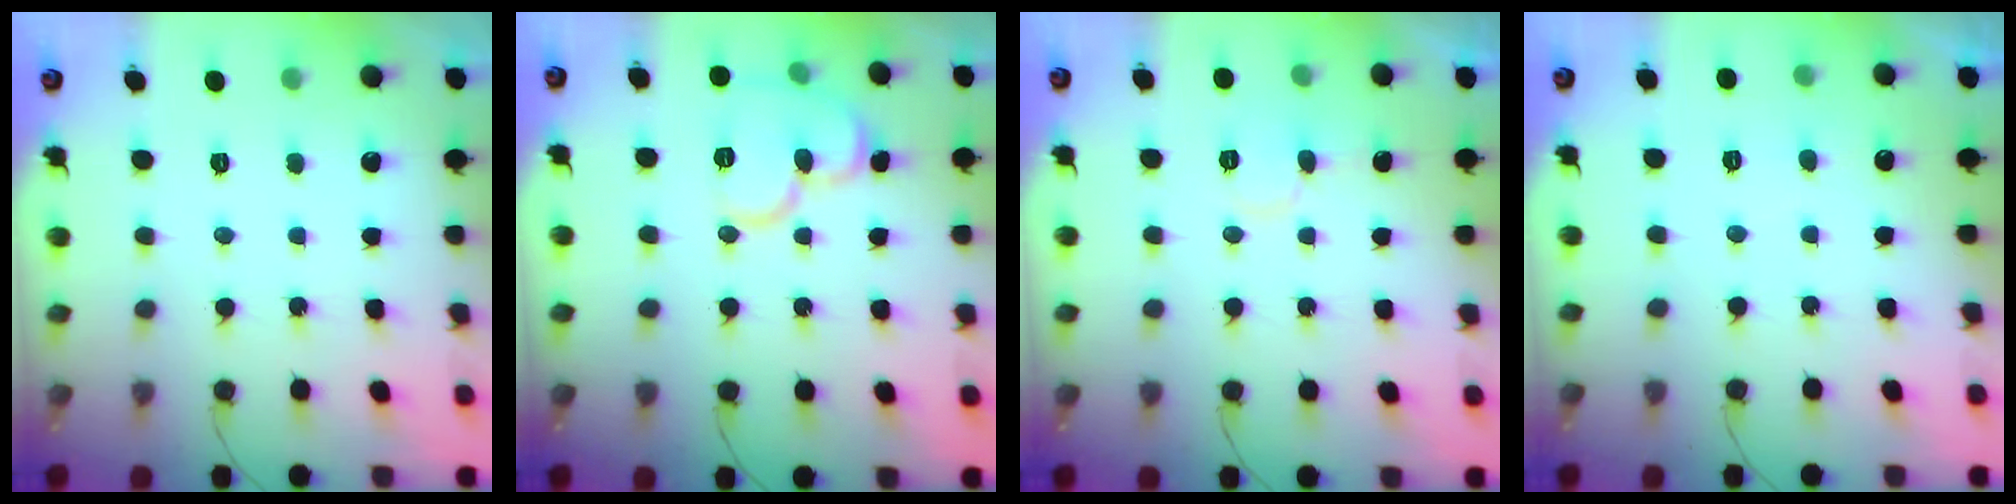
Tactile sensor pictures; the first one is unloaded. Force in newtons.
{"total": 12.0, "press": 11.9, "slide": 0.9}
{"total": 6.9, "press": 6.9, "slide": 0.3}
{"total": 3.6, "press": 3.6, "slide": 0.1}